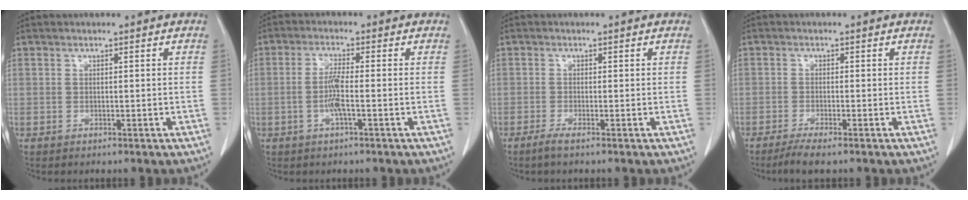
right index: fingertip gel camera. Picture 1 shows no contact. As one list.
[{"total": 4.0, "force": [-1.0, 0.0, 3.9], "torque": [-0.084, 0.001, -0.019]}, {"total": 1.5, "force": [-1.1, -0.1, 1.0], "torque": [-0.024, -0.004, -0.025]}, {"total": 3.2, "force": [-2.4, 0.1, 2.1], "torque": [-0.041, -0.008, -0.047]}]